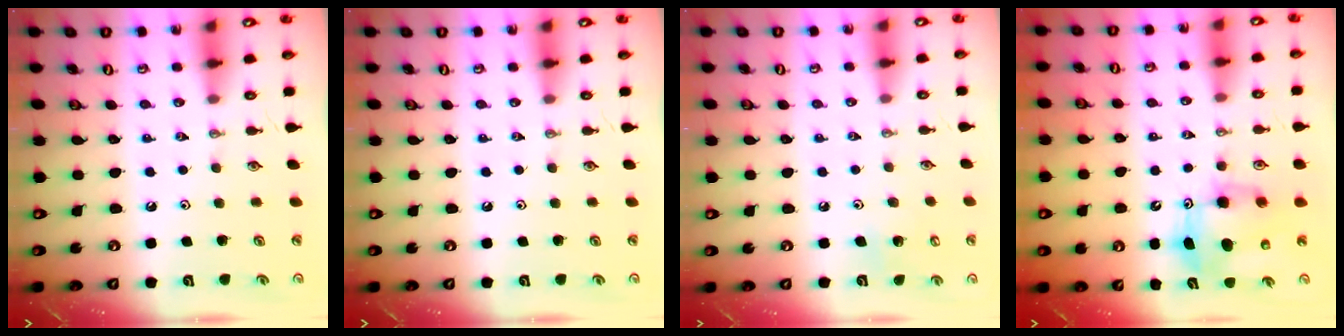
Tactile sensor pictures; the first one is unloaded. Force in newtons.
{"total": 0.0}
{"total": 4.8, "press": 4.8, "slide": 0.4}
{"total": 9.0, "press": 8.8, "slide": 2.0}